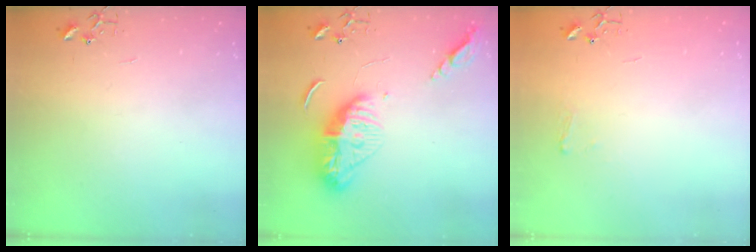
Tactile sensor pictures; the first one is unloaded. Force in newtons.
{"total": 14.6, "press": 14.5, "slide": 1.2}
{"total": 5.2, "press": 5.1, "slide": 0.6}